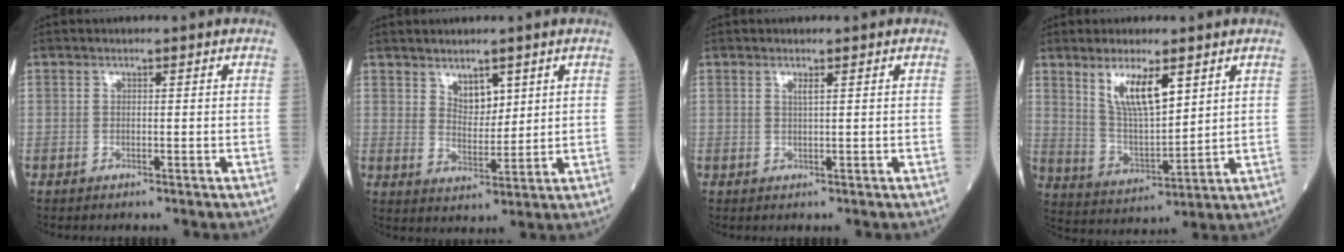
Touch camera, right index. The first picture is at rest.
{"total": 4.1, "force": [2.6, 2.0, 2.5], "torque": [-0.044, -0.004, 0.053]}
{"total": 0.9, "force": [0.5, -0.1, 0.7], "torque": [-0.019, -0.002, 0.012]}
{"total": 9.0, "force": [4.9, 2.3, 7.3], "torque": [-0.143, -0.004, 0.103]}